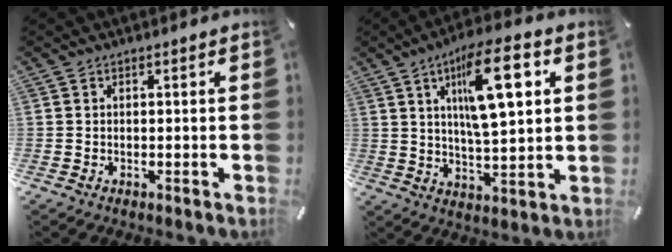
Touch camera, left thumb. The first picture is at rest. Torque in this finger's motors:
{"motor_torque": [0.89, 0.97, 1.88, -0.89, 0.45]}